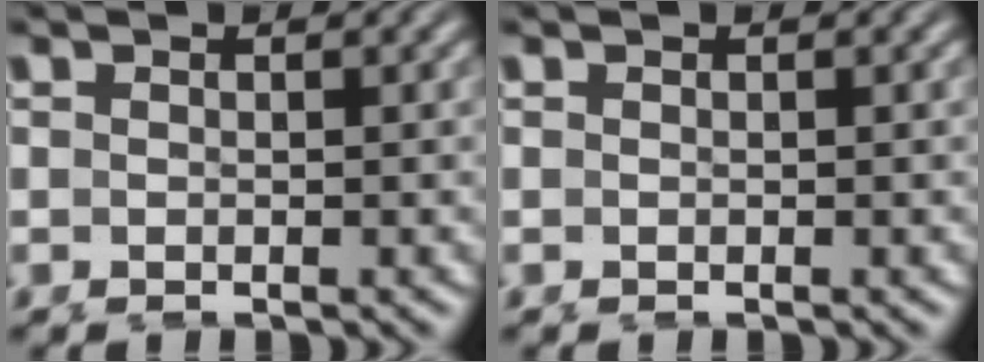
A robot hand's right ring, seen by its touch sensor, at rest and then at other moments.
{"total": 0.0}